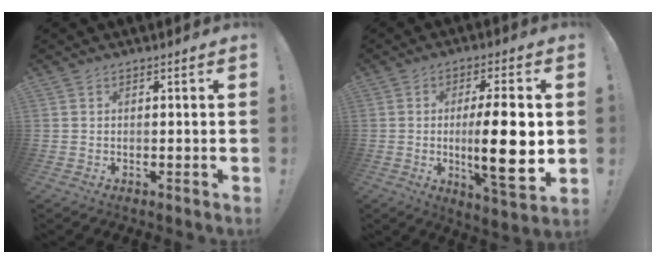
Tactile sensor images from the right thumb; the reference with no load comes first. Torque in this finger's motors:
{"motor_torque": [0.82, 1.86, 0.56, -0.07, 0.14]}